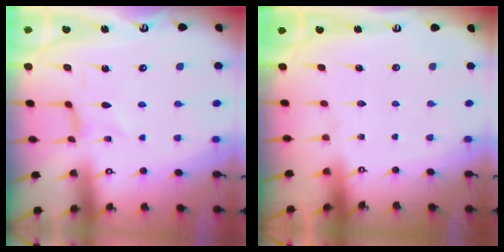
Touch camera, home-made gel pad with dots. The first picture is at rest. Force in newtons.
{"total": 0.0}